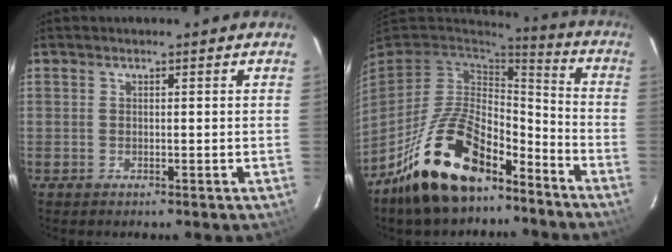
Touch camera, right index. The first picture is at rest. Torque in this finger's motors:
{"motor_torque": [1.08, -1.05, 1.05, 0.21]}